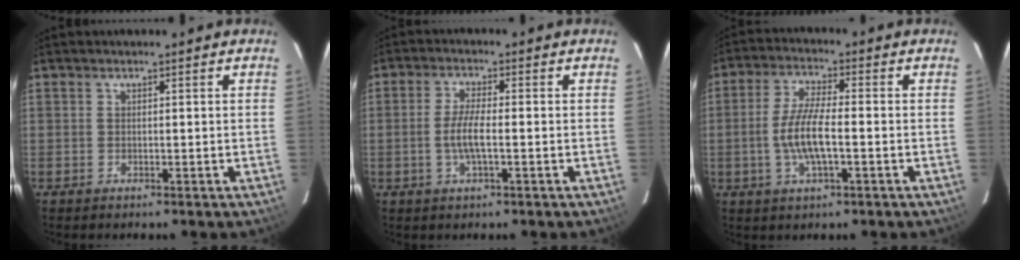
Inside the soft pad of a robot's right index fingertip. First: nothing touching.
{"total": 4.8, "force": [-1.1, 0.9, 4.6], "torque": [-0.091, -0.003, -0.021]}
{"total": 7.9, "force": [-1.8, 2.0, 7.5], "torque": [-0.150, -0.001, -0.036]}